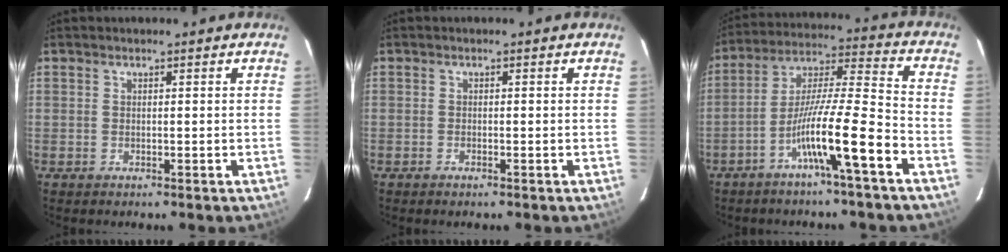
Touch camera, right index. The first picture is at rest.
{"total": 0.7, "force": [-0.6, 0.2, 0.4], "torque": [-0.012, -0.001, -0.007]}
{"total": 12.3, "force": [-6.2, -0.6, 10.6], "torque": [-0.193, 0.007, -0.115]}